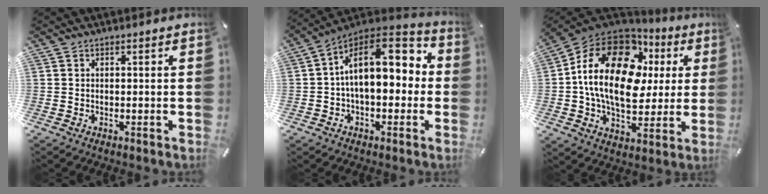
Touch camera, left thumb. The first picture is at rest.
{"total": 17.0, "force": [3.3, 10.4, 12.9], "torque": [-0.193, -0.014, 0.064]}
{"total": 22.4, "force": [4.1, 14.7, 16.4], "torque": [-0.315, -0.003, 0.068]}